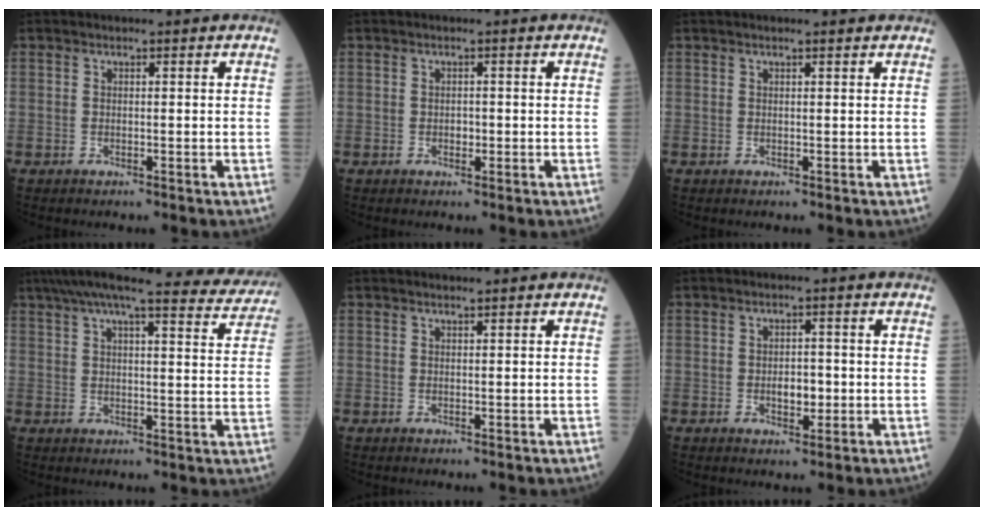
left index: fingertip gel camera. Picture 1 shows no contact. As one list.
[{"total": 0.9, "force": [-0.2, 0.6, 0.6], "torque": [-0.012, 0.000, -0.003]}, {"total": 1.7, "force": [1.5, 0.1, 0.9], "torque": [-0.013, 0.012, 0.018]}, {"total": 21.5, "force": [19.6, 2.0, 8.5], "torque": [-0.129, -0.015, 0.240]}, {"total": 1.2, "force": [1.1, -0.1, 0.5], "torque": [-0.009, 0.008, 0.021]}, {"total": 2.9, "force": [-0.5, 1.6, 2.3], "torque": [-0.037, 0.001, -0.004]}]